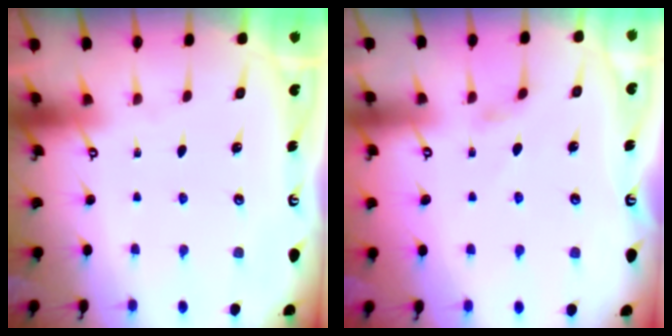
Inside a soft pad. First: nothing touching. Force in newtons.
{"total": 1.8, "press": 1.7, "slide": 0.5}